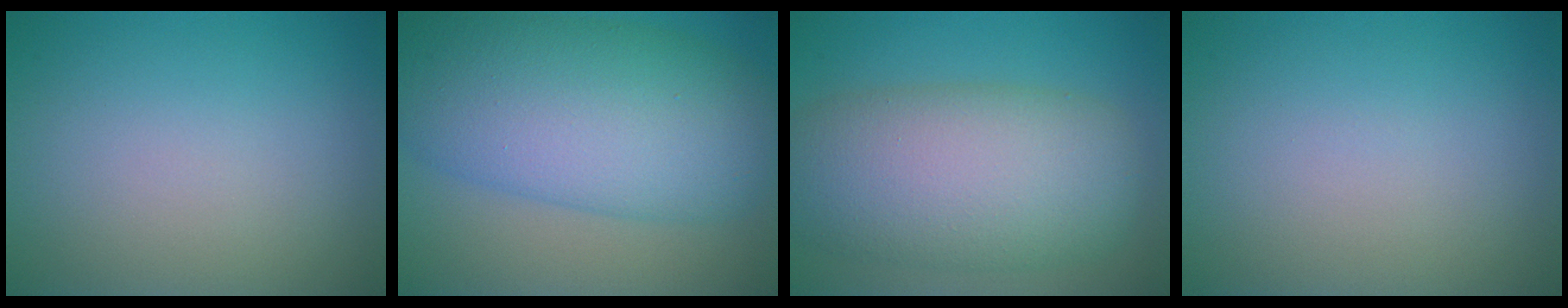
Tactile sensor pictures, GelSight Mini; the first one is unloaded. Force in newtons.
{"total": 12.2, "press": 12.2, "slide": 0.2}
{"total": 10.0, "press": 9.9, "slide": 0.4}
{"total": 0.0}